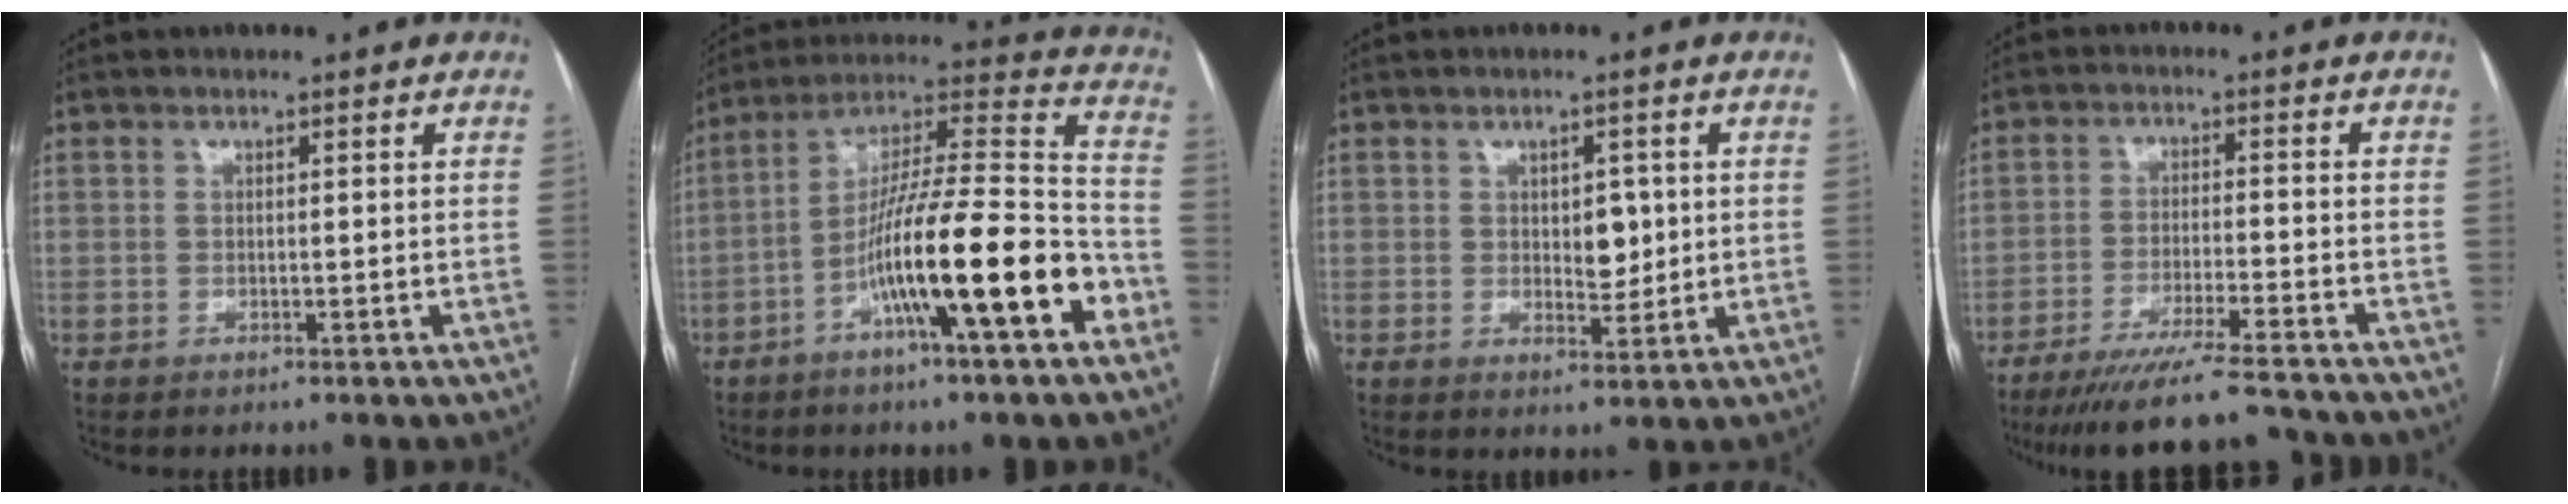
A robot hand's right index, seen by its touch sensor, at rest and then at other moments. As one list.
[{"total": 19.7, "force": [-8.1, 1.6, 17.9], "torque": [-0.296, 0.001, -0.137]}, {"total": 3.9, "force": [0.5, 2.3, 3.1], "torque": [-0.039, -0.001, 0.014]}, {"total": 13.3, "force": [-11.6, 0.2, 6.4], "torque": [-0.096, -0.027, -0.185]}]